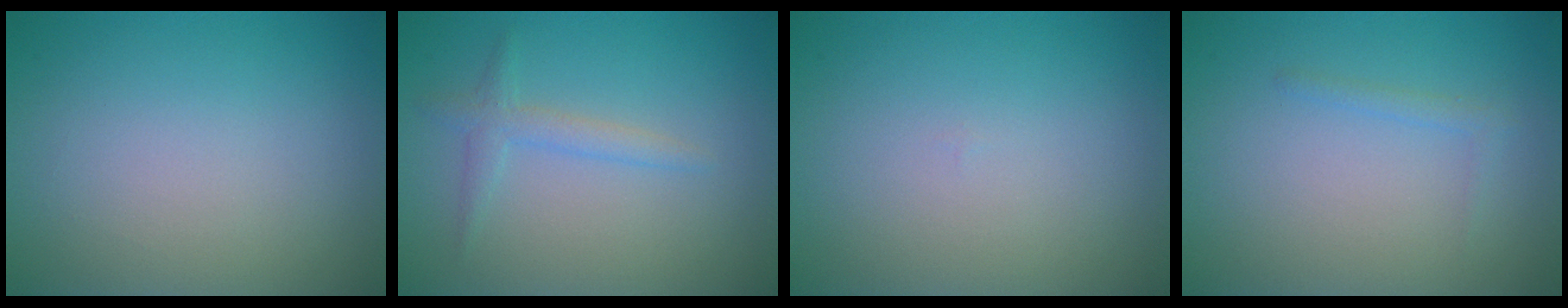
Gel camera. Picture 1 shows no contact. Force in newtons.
{"total": 1.8, "press": 1.7, "slide": 0.1}
{"total": 0.0}
{"total": 0.8, "press": 0.8, "slide": 0.1}